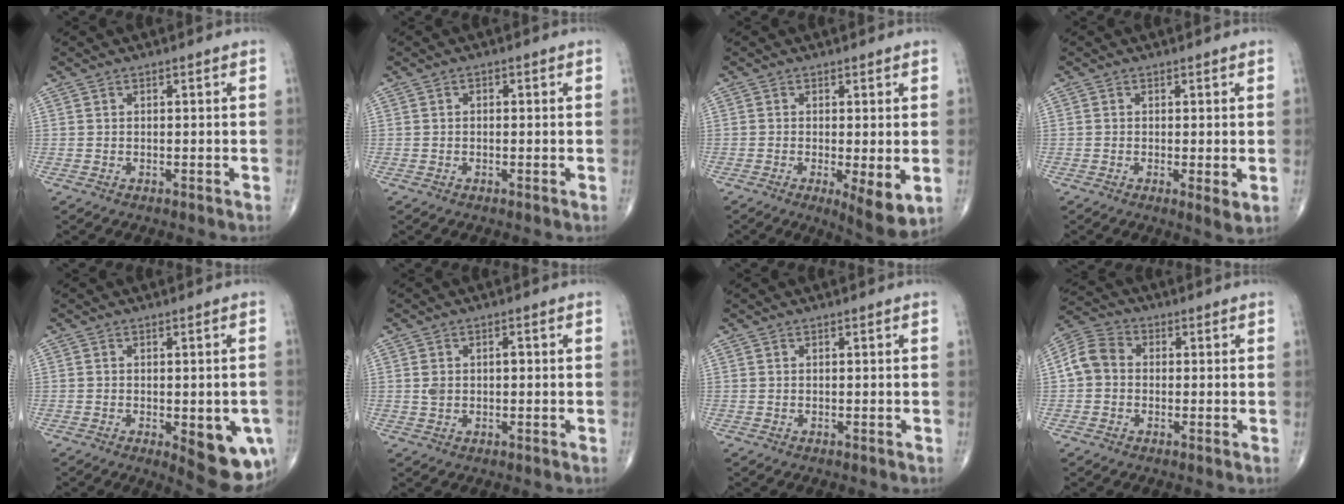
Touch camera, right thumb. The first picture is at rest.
{"total": 0.8, "force": [0.1, 0.6, 0.6], "torque": [-0.001, 0.003, -0.002]}
{"total": 6.8, "force": [-1.4, 1.9, 6.4], "torque": [-0.099, -0.022, -0.021]}
{"total": 2.7, "force": [-0.3, 0.7, 2.6], "torque": [-0.046, -0.012, -0.010]}
{"total": 11.0, "force": [-3.2, 4.3, 9.6], "torque": [-0.099, -0.008, -0.029]}
{"total": 3.0, "force": [0.3, 2.0, 2.2], "torque": [-0.036, 0.010, 0.008]}
{"total": 0.0}
{"total": 6.7, "force": [-0.2, 5.6, 3.7], "torque": [-0.063, 0.023, -0.018]}